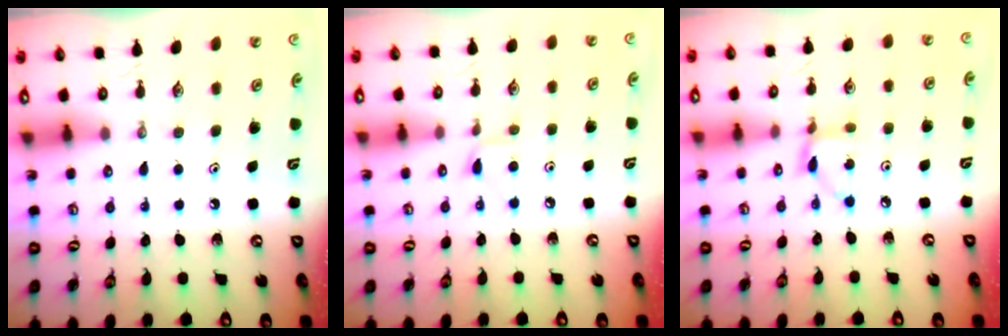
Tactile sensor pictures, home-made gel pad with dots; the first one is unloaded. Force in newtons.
{"total": 4.6, "press": 4.5, "slide": 0.4}
{"total": 3.9, "press": 3.9, "slide": 0.1}